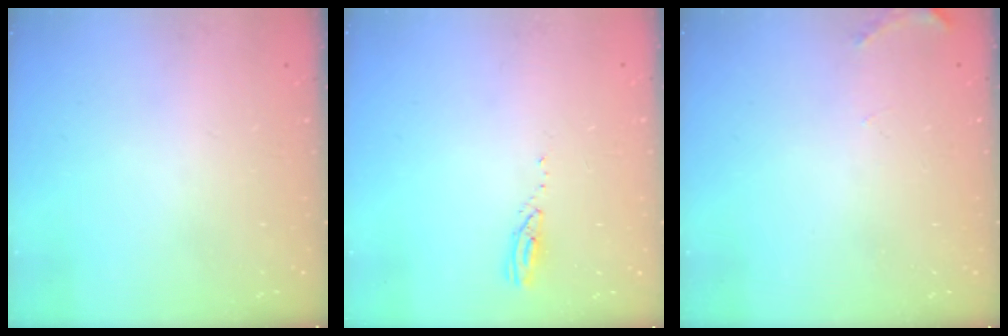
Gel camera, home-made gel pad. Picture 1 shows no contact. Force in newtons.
{"total": 3.2, "press": 3.2, "slide": 0.2}
{"total": 5.6, "press": 5.4, "slide": 1.3}